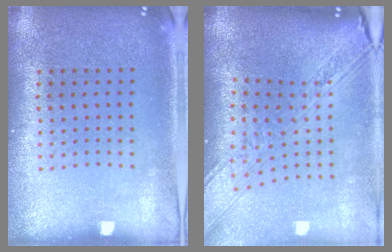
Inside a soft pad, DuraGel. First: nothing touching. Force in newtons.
{"total": 3.4, "press": 2.5, "slide": 2.3}